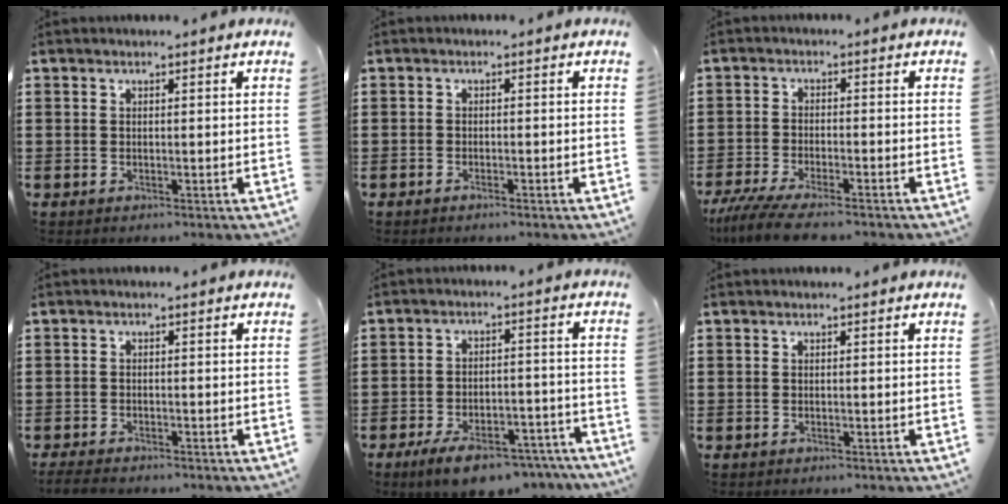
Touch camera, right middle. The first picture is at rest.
{"total": 0.8, "force": [-0.7, 0.1, 0.4], "torque": [-0.009, -0.003, -0.013]}
{"total": 4.7, "force": [-4.1, 0.0, 2.2], "torque": [-0.056, -0.016, -0.084]}
{"total": 1.4, "force": [-1.3, 0.0, 0.4], "torque": [-0.015, -0.002, -0.028]}
{"total": 7.3, "force": [-6.1, 1.7, 3.6], "torque": [-0.062, 0.010, -0.111]}
{"total": 0.0}